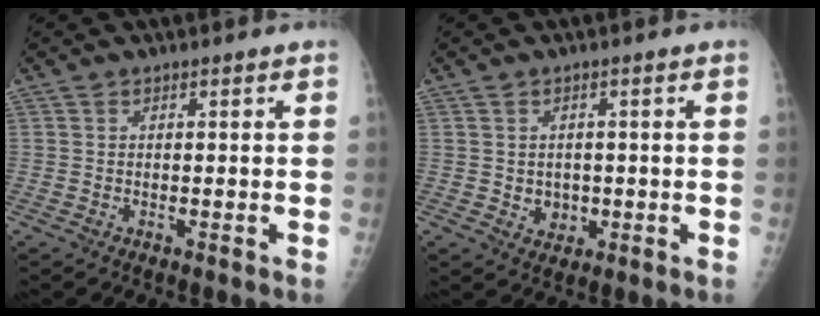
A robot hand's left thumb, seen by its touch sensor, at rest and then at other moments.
{"total": 3.2, "force": [-0.3, 2.8, 1.5], "torque": [-0.008, 0.001, 0.005]}